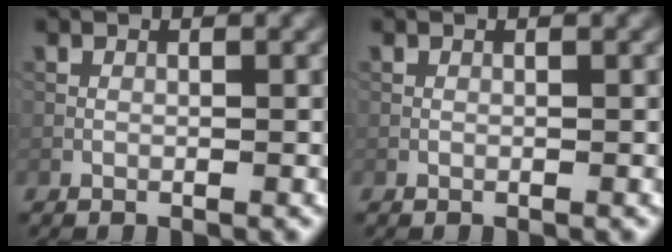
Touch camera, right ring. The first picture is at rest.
{"total": 0.0}